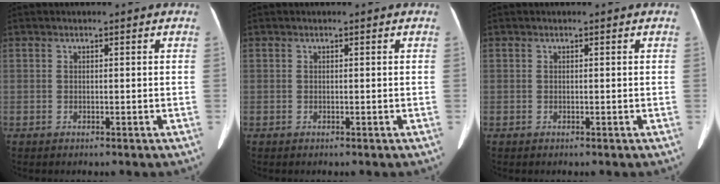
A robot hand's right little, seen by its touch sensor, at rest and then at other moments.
{"total": 0.0}
{"total": 0.0}